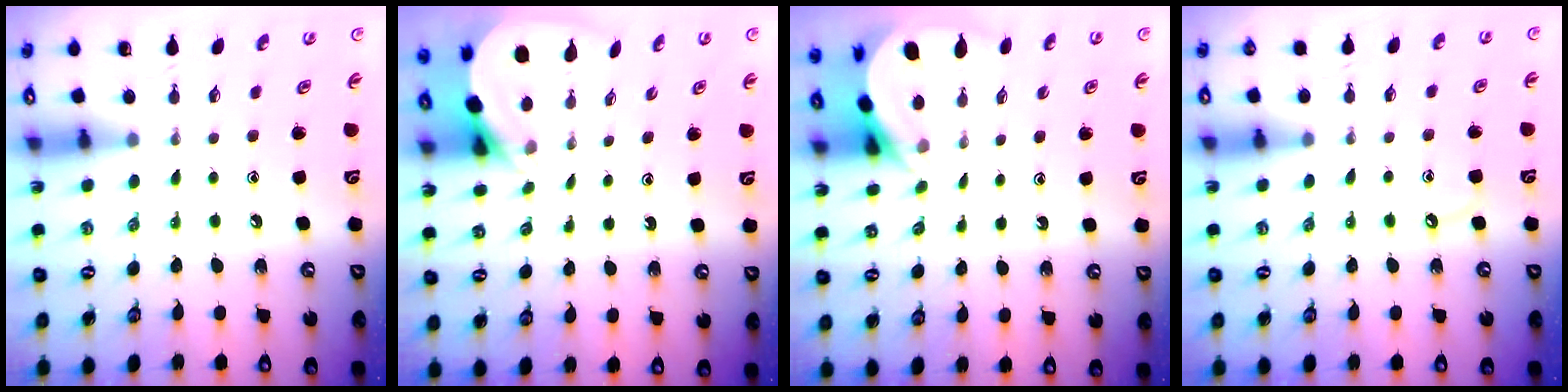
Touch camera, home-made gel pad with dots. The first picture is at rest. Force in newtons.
{"total": 5.4, "press": 5.4, "slide": 0.4}
{"total": 4.2, "press": 4.1, "slide": 0.4}
{"total": 4.6, "press": 4.5, "slide": 0.7}